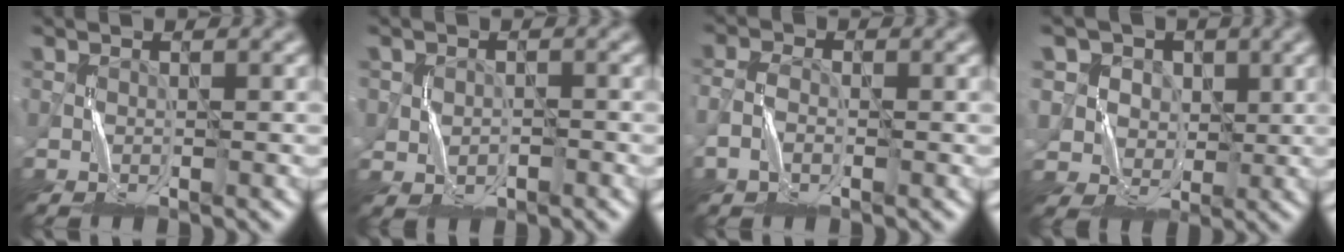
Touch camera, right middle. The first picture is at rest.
{"total": 2.1, "force": [0.0, 1.9, 0.9], "torque": [-0.016, 0.003, 0.004]}
{"total": 2.2, "force": [-1.3, 1.3, 1.3], "torque": [-0.027, 0.008, -0.029]}
{"total": 6.1, "force": [2.5, 5.3, 1.7], "torque": [-0.043, 0.000, 0.040]}